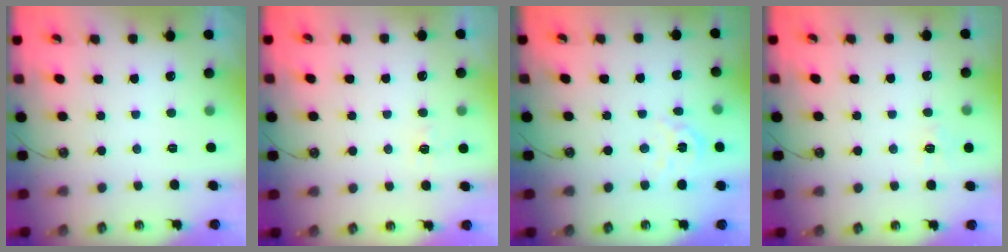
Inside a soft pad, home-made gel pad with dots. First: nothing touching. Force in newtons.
{"total": 6.2, "press": 6.1, "slide": 0.8}
{"total": 5.5, "press": 5.5, "slide": 0.4}
{"total": 5.8, "press": 5.8, "slide": 0.6}